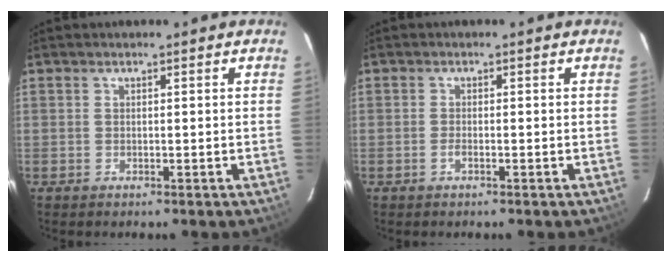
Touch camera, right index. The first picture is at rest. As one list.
[{"total": 1.0, "force": [-0.6, 0.2, 0.7], "torque": [-0.018, -0.001, -0.012]}]